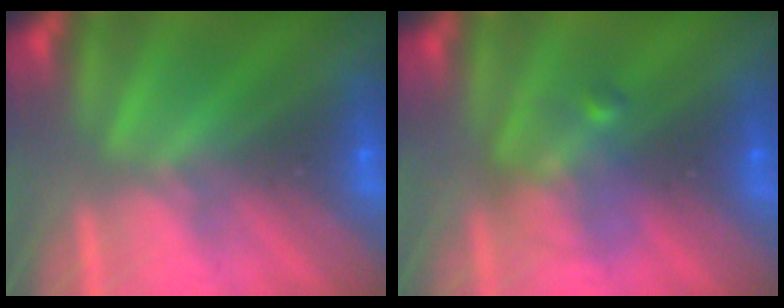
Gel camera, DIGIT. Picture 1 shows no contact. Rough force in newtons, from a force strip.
{"total": 2.4}